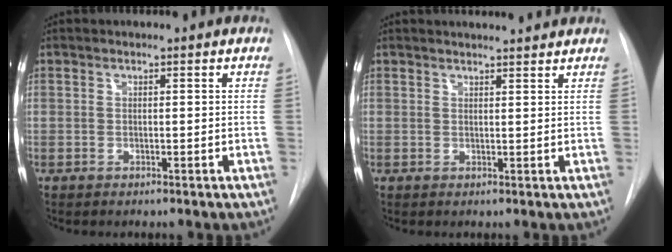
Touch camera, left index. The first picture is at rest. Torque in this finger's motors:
{"motor_torque": [-0.38, -0.25, 0.05, 0.00]}